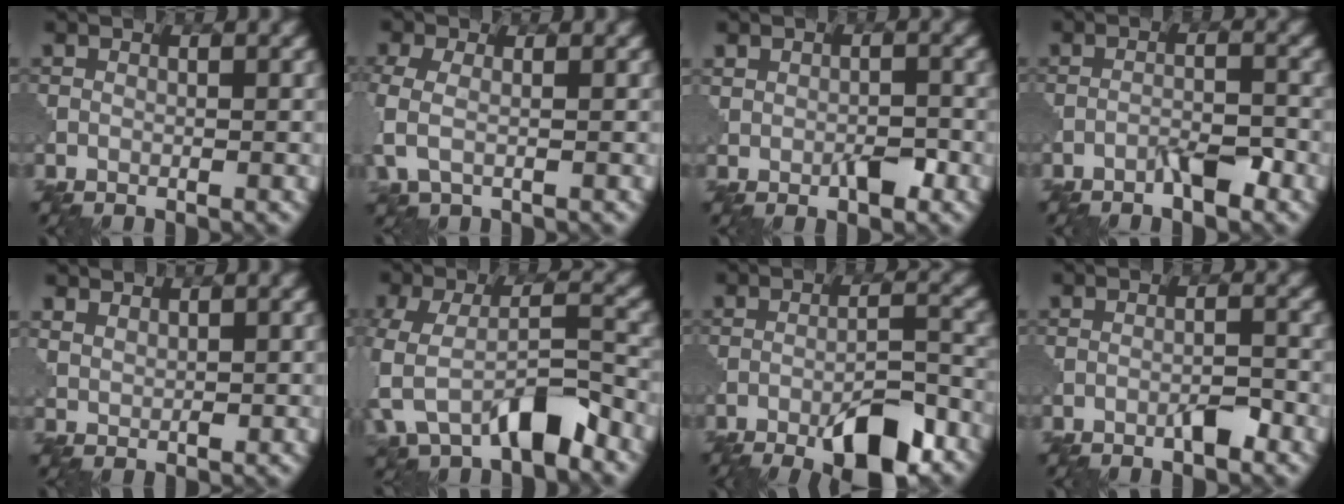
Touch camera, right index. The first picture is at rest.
{"total": 3.4, "force": [-0.4, 2.0, 2.8], "torque": [-0.078, -0.004, -0.014]}
{"total": 2.6, "force": [-0.5, 1.5, 2.0], "torque": [-0.032, -0.001, -0.008]}
{"total": 2.6, "force": [-1.8, 0.5, 1.9], "torque": [-0.034, 0.007, -0.033]}
{"total": 2.6, "force": [2.1, 1.1, 0.9], "torque": [-0.024, -0.002, 0.050]}
{"total": 7.8, "force": [-3.9, 3.5, 5.7], "torque": [-0.120, -0.006, -0.078]}
{"total": 7.8, "force": [-4.8, 1.9, 5.9], "torque": [-0.094, 0.004, -0.073]}
{"total": 1.9, "force": [-1.2, 0.3, 1.5], "torque": [-0.024, 0.004, -0.023]}